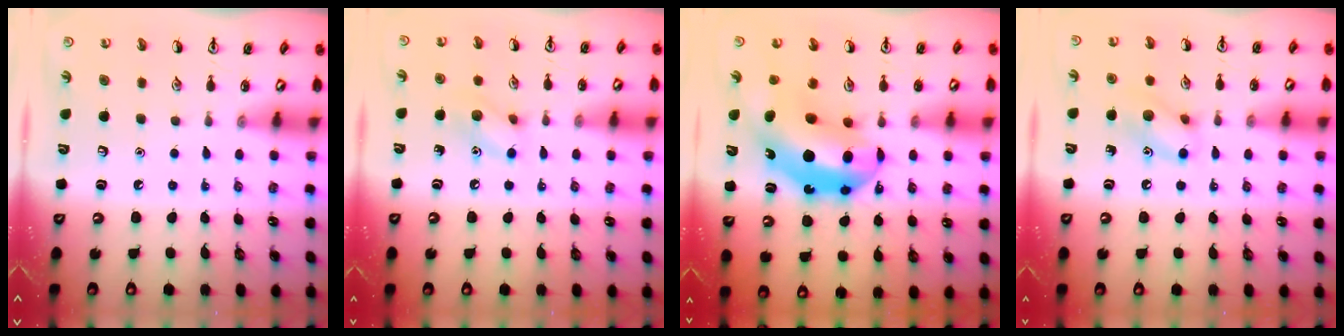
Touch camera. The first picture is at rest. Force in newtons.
{"total": 7.9, "press": 7.9, "slide": 0.5}
{"total": 16.3, "press": 15.5, "slide": 5.1}
{"total": 9.5, "press": 9.5, "slide": 0.8}